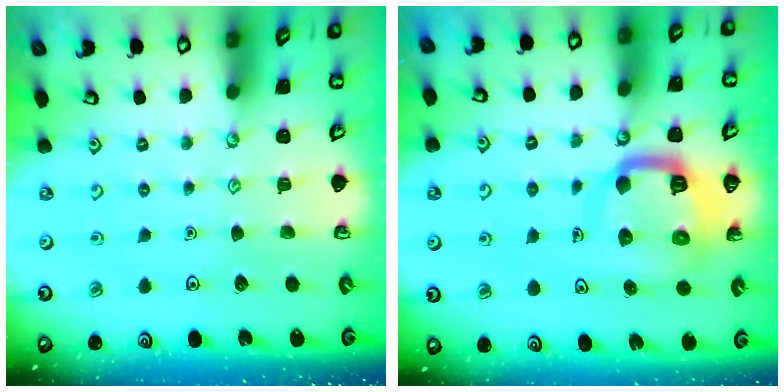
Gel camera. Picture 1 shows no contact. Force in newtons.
{"total": 12.1, "press": 12.0, "slide": 1.2}